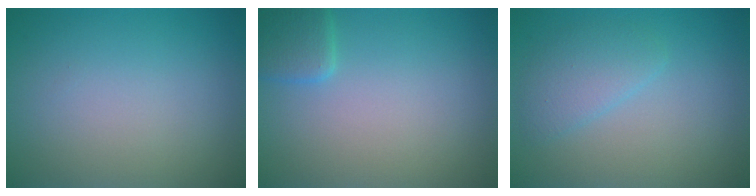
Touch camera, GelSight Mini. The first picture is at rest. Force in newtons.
{"total": 2.1, "press": 2.1, "slide": 0.1}
{"total": 2.4, "press": 2.4, "slide": 0.1}